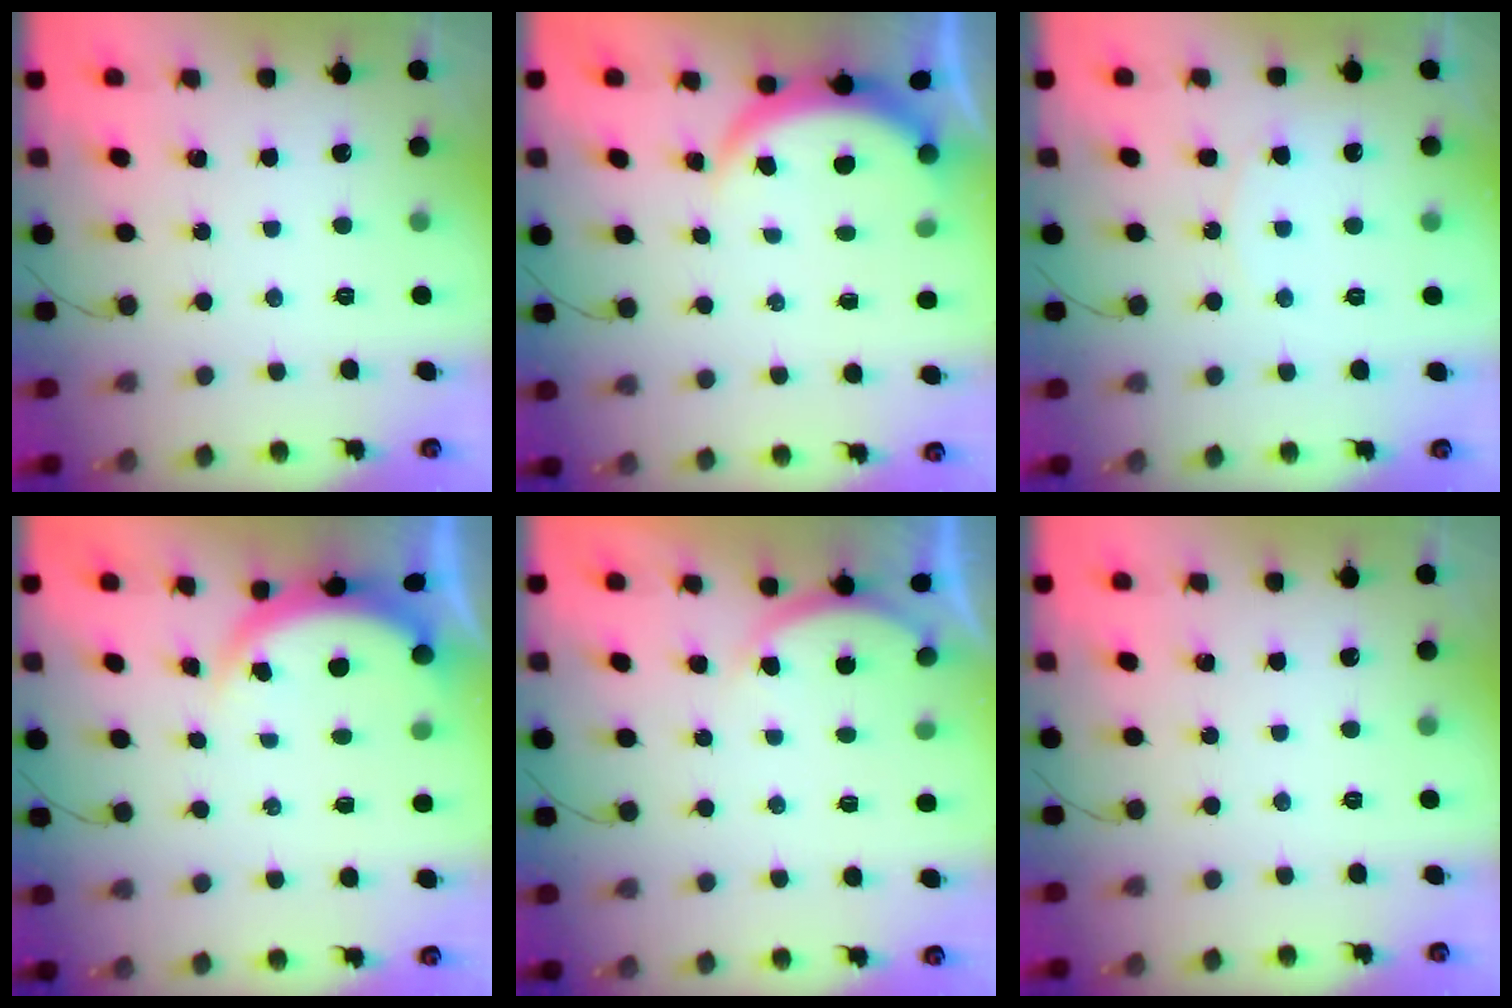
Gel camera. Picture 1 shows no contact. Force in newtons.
{"total": 3.8, "press": 3.8, "slide": 0.3}
{"total": 6.7, "press": 6.7, "slide": 0.6}
{"total": 4.4, "press": 4.4, "slide": 0.2}
{"total": 2.6, "press": 2.5, "slide": 0.7}
{"total": 0.0}